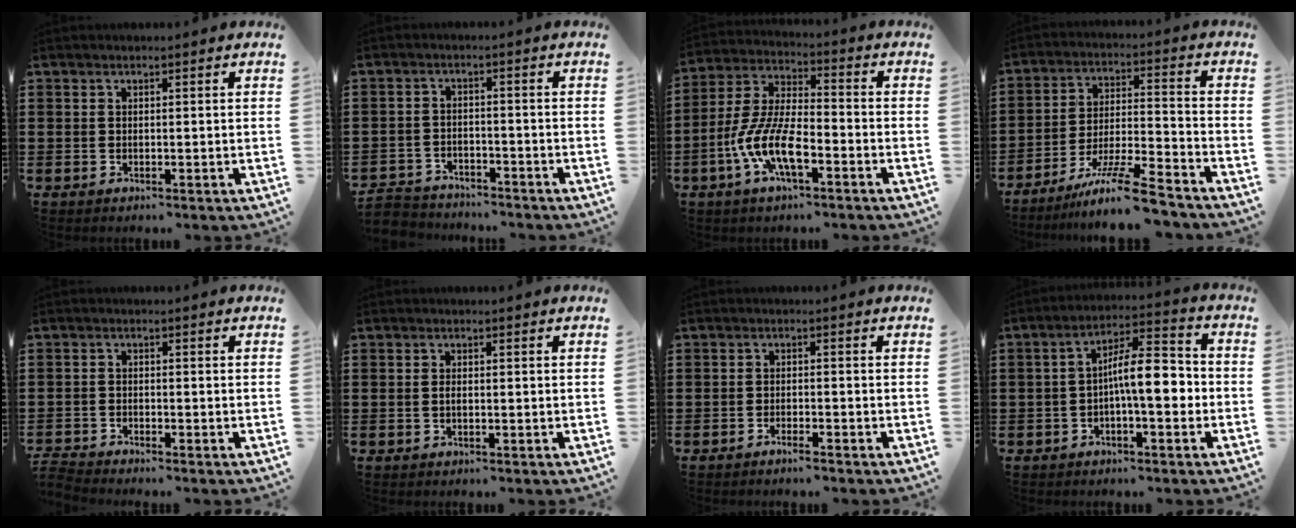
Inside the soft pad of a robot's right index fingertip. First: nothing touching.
{"total": 3.4, "force": [-3.3, 0.9, -0.3], "torque": [-0.011, -0.001, -0.075]}
{"total": 9.8, "force": [-4.5, 3.2, 8.1], "torque": [-0.196, -0.012, -0.089]}
{"total": 10.1, "force": [-8.2, 0.5, 5.9], "torque": [-0.112, 0.005, -0.161]}
{"total": 2.1, "force": [-2.1, -0.1, -0.1], "torque": [-0.002, 0.001, -0.046]}
{"total": 0.8, "force": [-0.2, 0.1, 0.8], "torque": [-0.017, -0.006, -0.003]}
{"total": 1.5, "force": [-1.3, 0.0, 0.6], "torque": [-0.012, 0.000, -0.025]}
{"total": 8.7, "force": [-1.0, 2.9, 8.2], "torque": [-0.138, 0.008, -0.019]}